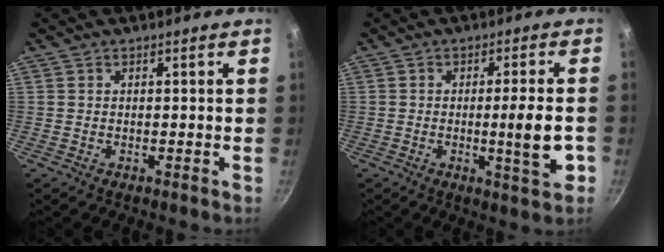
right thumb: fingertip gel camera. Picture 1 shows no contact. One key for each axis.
{"total": 7.8, "fx": -1.7, "fy": 0.8, "fz": 7.6, "tx": -0.110, "ty": 0.001, "tz": -0.024}